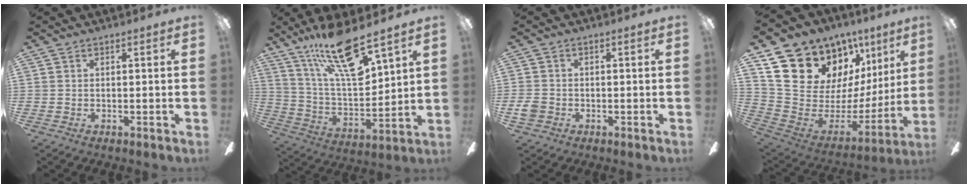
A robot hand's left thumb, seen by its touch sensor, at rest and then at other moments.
{"total": 19.3, "force": [13.1, 5.1, 13.2], "torque": [-0.260, -0.076, 0.217]}
{"total": 2.9, "force": [-1.0, 2.3, 1.5], "torque": [-0.030, 0.007, -0.020]}
{"total": 21.2, "force": [13.5, 13.4, 9.2], "torque": [-0.154, -0.089, 0.278]}